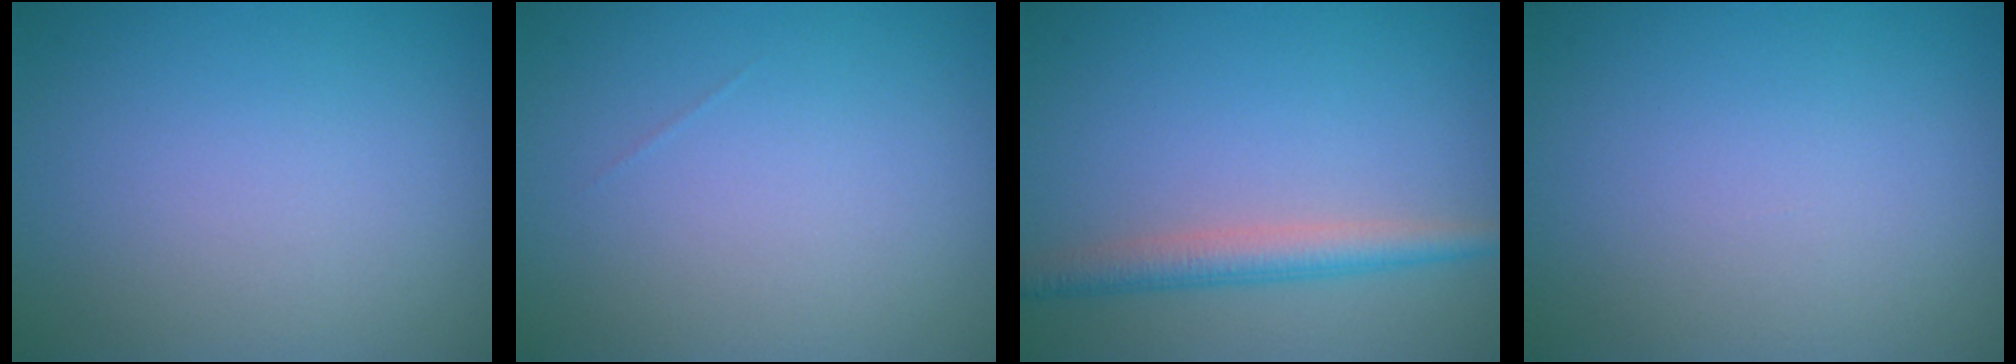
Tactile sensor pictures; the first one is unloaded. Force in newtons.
{"total": 0.0}
{"total": 3.0, "press": 3.0, "slide": 0.1}
{"total": 0.0}